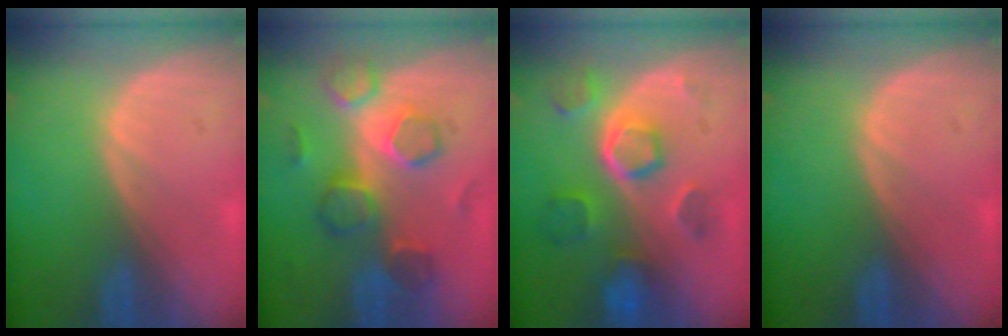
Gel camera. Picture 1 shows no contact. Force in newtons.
{"total": 8.2, "press": 8.0, "slide": 1.8}
{"total": 8.7, "press": 7.8, "slide": 3.9}
{"total": 0.0}